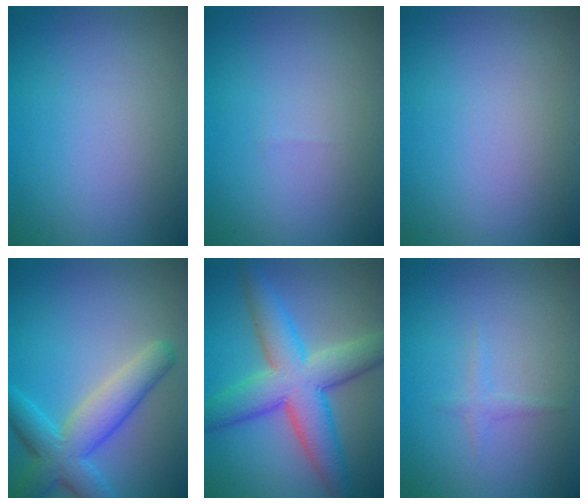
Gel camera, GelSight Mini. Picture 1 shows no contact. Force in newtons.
{"total": 0.0}
{"total": 0.0}
{"total": 5.8, "press": 5.8, "slide": 0.3}
{"total": 8.6, "press": 8.6, "slide": 0.2}
{"total": 0.8, "press": 0.8, "slide": 0.1}